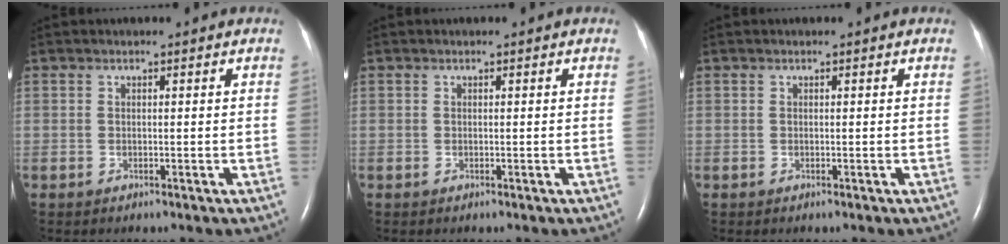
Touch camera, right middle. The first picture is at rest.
{"total": 0.0}
{"total": 0.0}